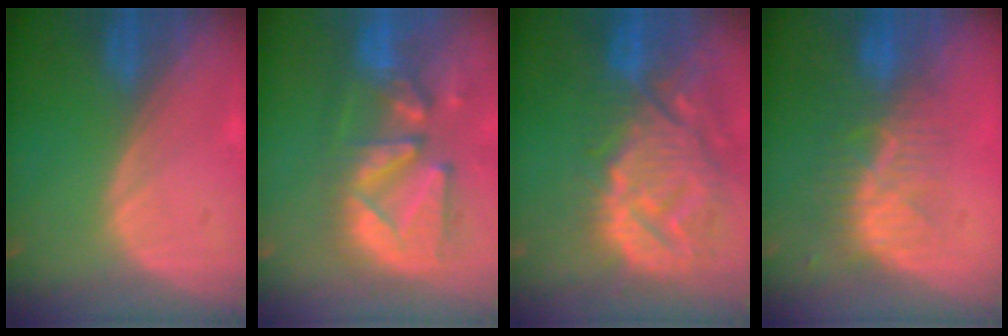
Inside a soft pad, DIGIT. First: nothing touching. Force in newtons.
{"total": 12.5, "press": 11.0, "slide": 5.9}
{"total": 14.3, "press": 12.3, "slide": 7.4}
{"total": 8.2, "press": 7.3, "slide": 3.7}